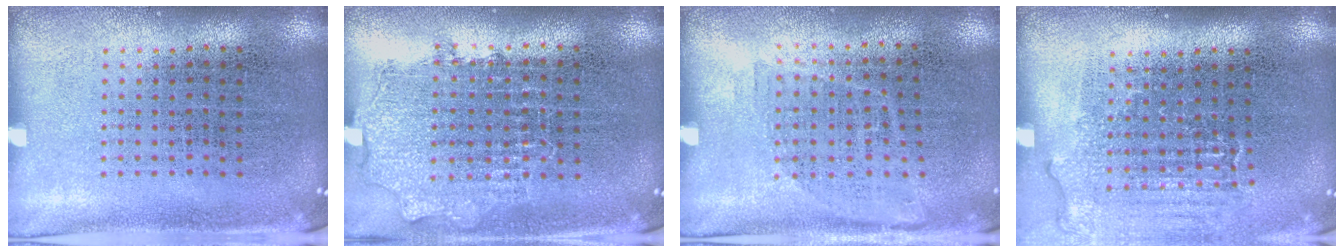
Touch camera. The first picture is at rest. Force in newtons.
{"total": 0.9, "press": 0.9, "slide": 0.2}
{"total": 1.1, "press": 0.9, "slide": 0.6}
{"total": 1.0, "press": 1.0, "slide": 0.3}